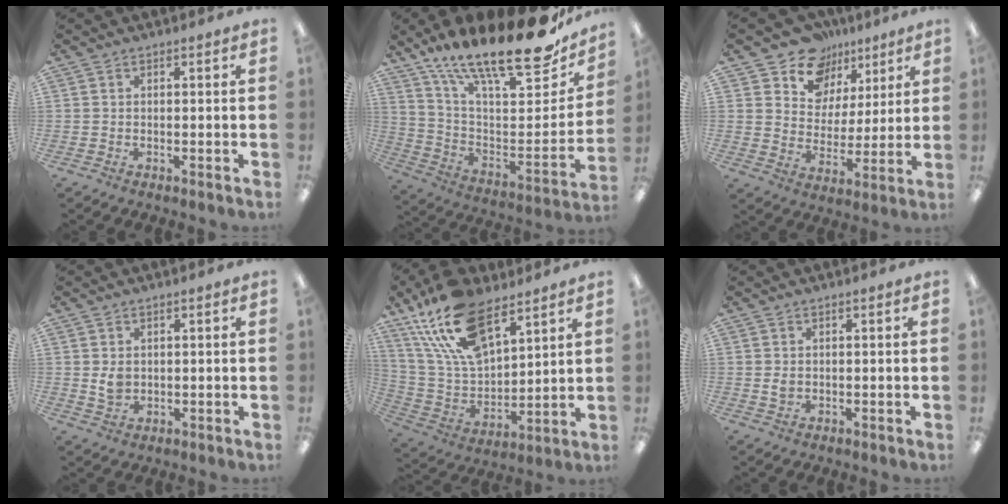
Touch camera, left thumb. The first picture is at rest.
{"total": 22.8, "force": [17.0, 6.4, 13.8], "torque": [-0.208, -0.126, 0.281]}
{"total": 12.2, "force": [8.6, 8.5, 1.7], "torque": [-0.041, -0.065, 0.166]}
{"total": 3.4, "force": [0.8, 2.5, 2.2], "torque": [-0.043, -0.002, 0.010]}
{"total": 21.4, "force": [13.5, 10.4, 13.0], "torque": [-0.267, -0.059, 0.245]}
{"total": 1.6, "force": [0.3, 1.0, 1.2], "torque": [-0.024, 0.004, 0.004]}